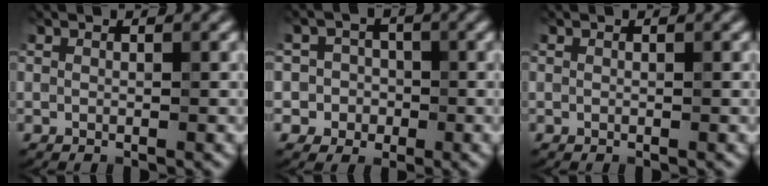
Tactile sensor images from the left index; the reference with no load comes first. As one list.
[{"total": 3.6, "force": [-0.9, 3.5, 0.3], "torque": [0.030, 0.007, -0.034]}, {"total": 0.0}]